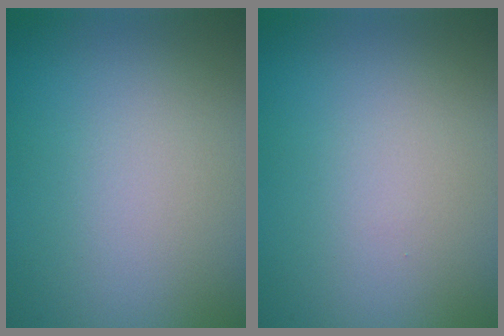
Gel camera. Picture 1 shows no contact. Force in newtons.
{"total": 0.0}